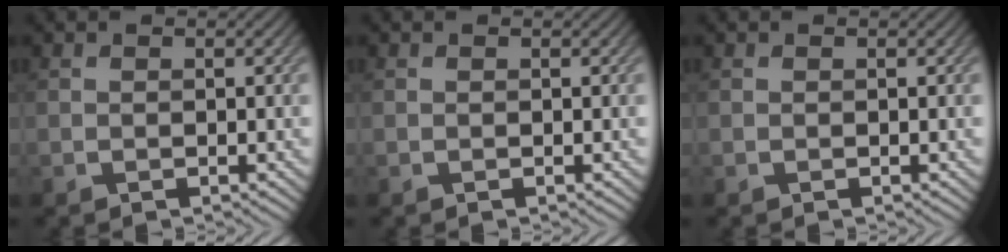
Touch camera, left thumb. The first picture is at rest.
{"total": 0.0}
{"total": 0.0}